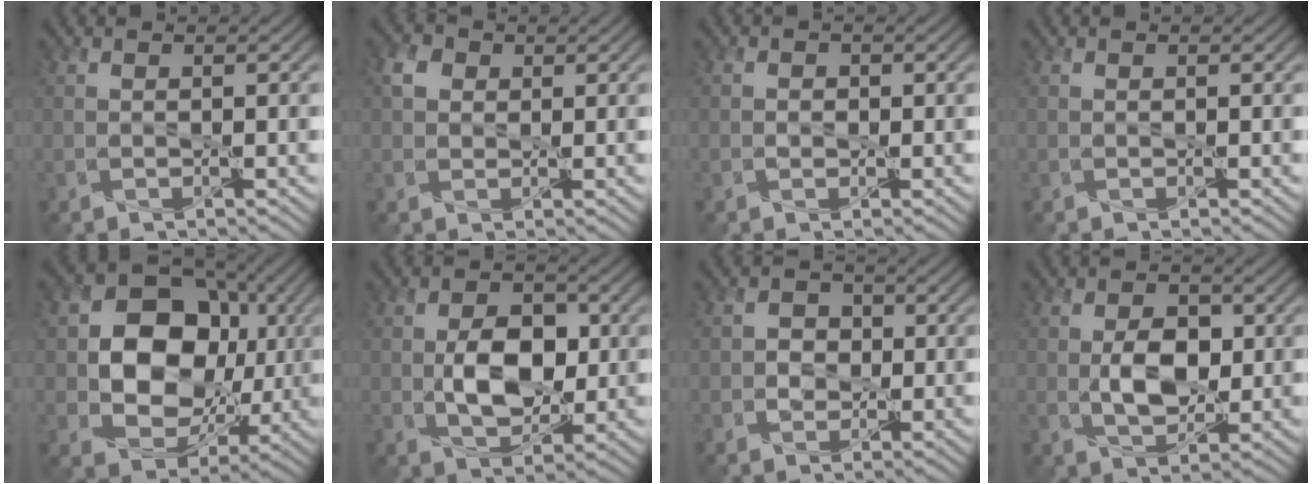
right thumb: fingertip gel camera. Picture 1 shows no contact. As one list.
[{"total": 2.5, "force": [0.7, 2.1, 1.2], "torque": [-0.029, 0.002, 0.010]}, {"total": 1.0, "force": [-0.4, 0.9, 0.4], "torque": [-0.008, -0.003, -0.010]}, {"total": 0.0}, {"total": 13.4, "force": [0.9, 10.6, 8.2], "torque": [-0.154, 0.001, 0.012]}, {"total": 6.9, "force": [-0.5, 4.4, 5.4], "torque": [-0.098, -0.006, -0.011]}, {"total": 2.9, "force": [-0.5, 2.7, 1.0], "torque": [-0.013, 0.003, -0.026]}, {"total": 5.1, "force": [-0.3, 3.2, 4.0], "torque": [-0.076, -0.004, -0.004]}]